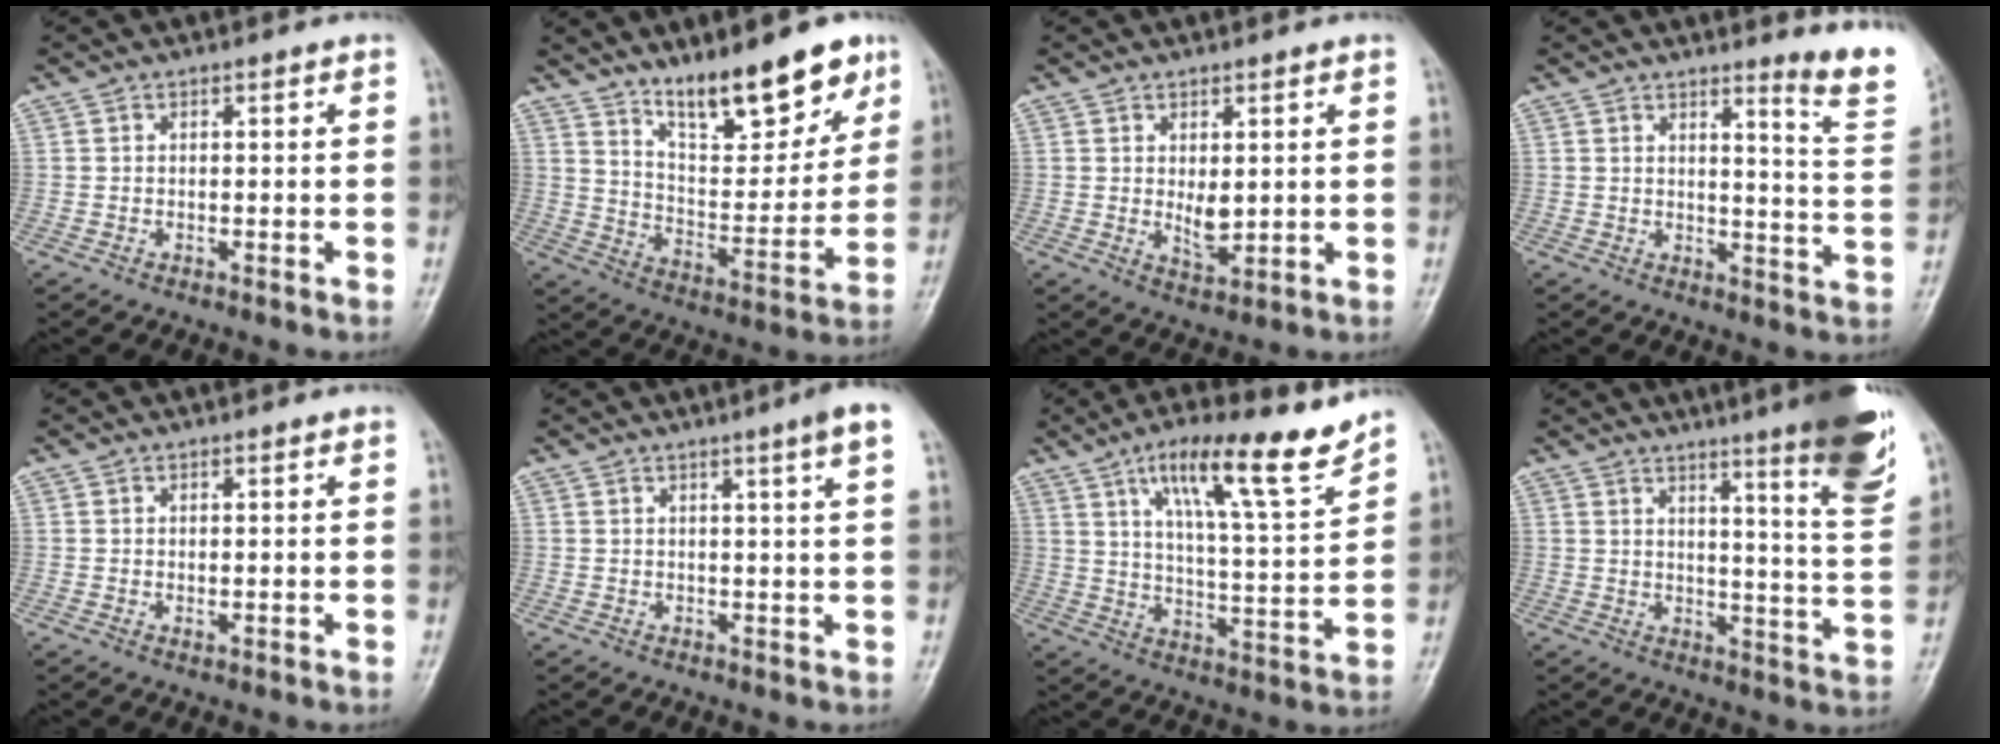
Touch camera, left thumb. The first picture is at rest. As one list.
[{"total": 17.1, "force": [12.1, 5.9, 10.6], "torque": [-0.111, -0.083, 0.203]}, {"total": 4.1, "force": [0.8, 2.0, 3.5], "torque": [-0.051, -0.016, 0.020]}, {"total": 9.5, "force": [7.4, 0.1, 5.9], "torque": [-0.062, -0.078, 0.081]}, {"total": 0.8, "force": [0.3, 0.3, 0.7], "torque": [-0.012, -0.004, 0.006]}, {"total": 4.6, "force": [2.6, -0.6, 3.8], "torque": [-0.053, -0.010, 0.035]}, {"total": 15.8, "force": [10.8, 2.7, 11.2], "torque": [-0.163, -0.059, 0.179]}, {"total": 16.3, "force": [10.1, 1.5, 12.8], "torque": [-0.151, -0.062, 0.131]}]